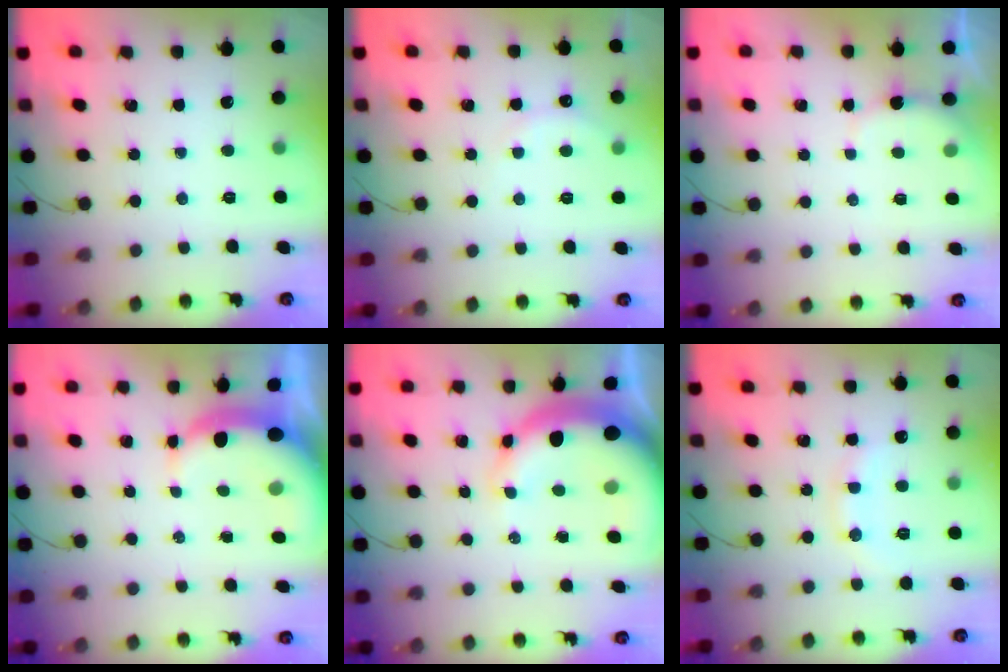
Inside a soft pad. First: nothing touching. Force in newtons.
{"total": 5.7, "press": 5.6, "slide": 1.2}
{"total": 2.3, "press": 2.2, "slide": 0.6}
{"total": 7.5, "press": 7.4, "slide": 1.3}
{"total": 15.0, "press": 14.7, "slide": 3.2}
{"total": 7.5, "press": 7.4, "slide": 0.9}